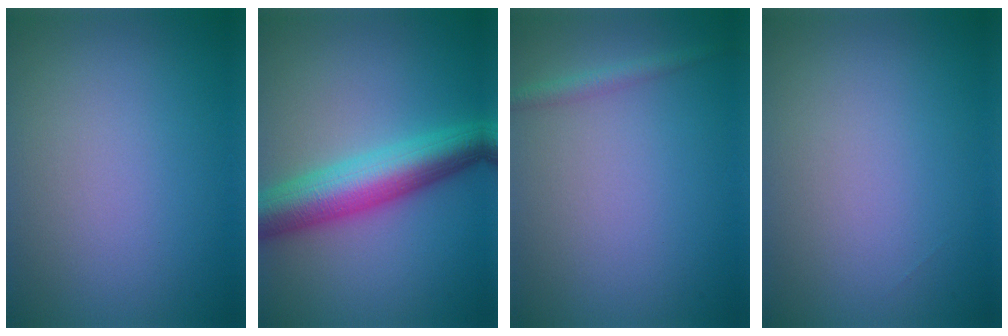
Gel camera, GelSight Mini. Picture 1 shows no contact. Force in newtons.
{"total": 6.9, "press": 6.9, "slide": 0.3}
{"total": 1.4, "press": 1.4, "slide": 0.0}
{"total": 0.0}